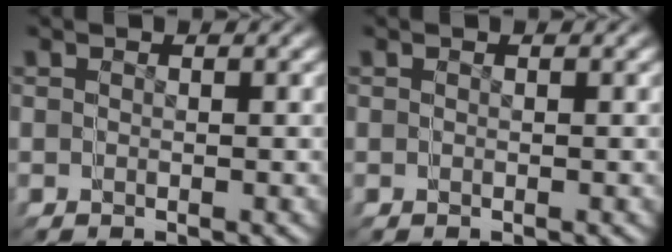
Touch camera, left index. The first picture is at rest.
{"total": 0.0}